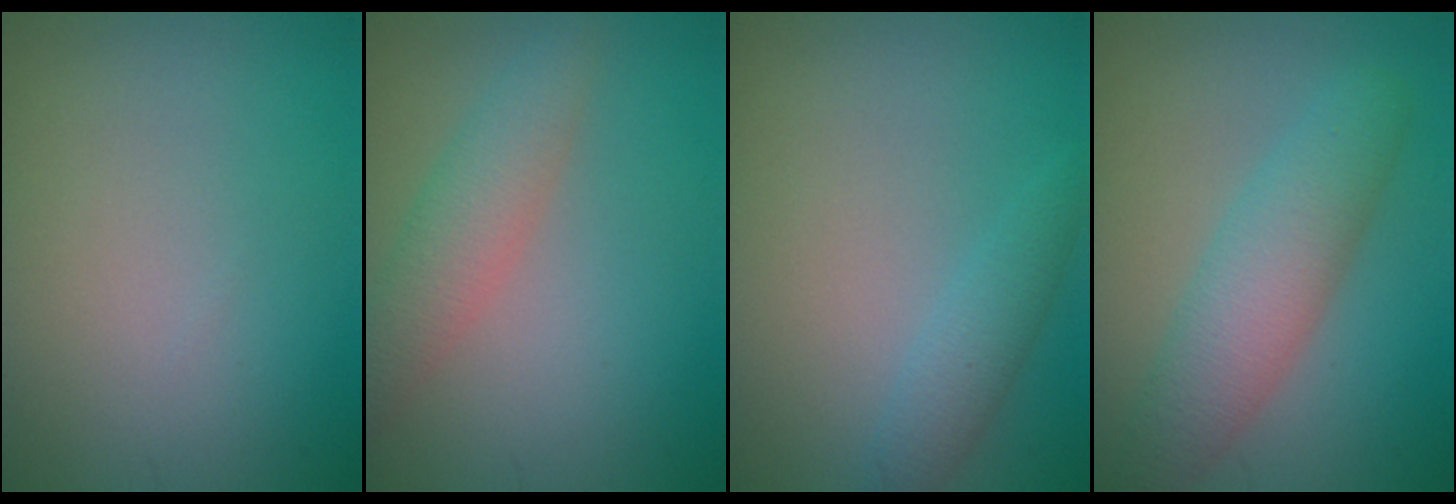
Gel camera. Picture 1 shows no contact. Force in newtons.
{"total": 3.3, "press": 3.3, "slide": 0.2}
{"total": 2.0, "press": 2.0, "slide": 0.0}
{"total": 4.9, "press": 4.9, "slide": 0.1}